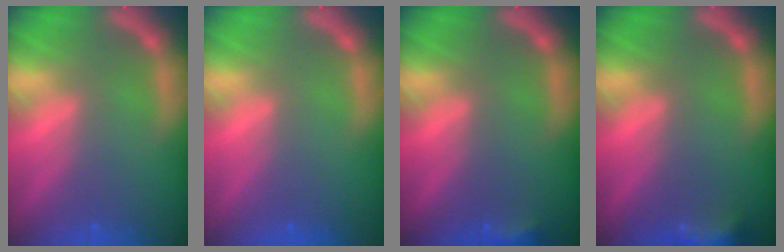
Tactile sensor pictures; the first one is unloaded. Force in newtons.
{"total": 0.0}
{"total": 1.9}
{"total": 4.4}